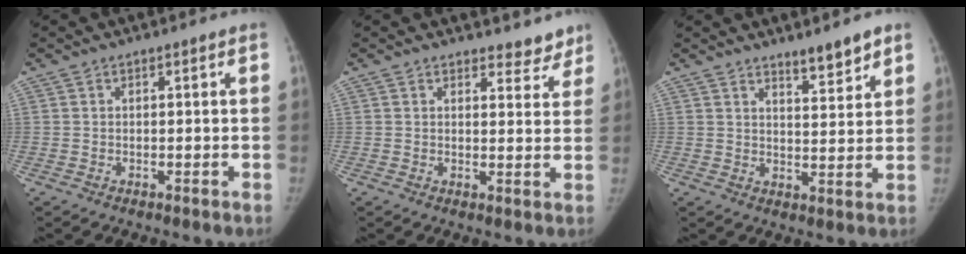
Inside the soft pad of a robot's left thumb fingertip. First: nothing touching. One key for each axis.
{"total": 5.3, "fx": 4.6, "fy": 2.4, "fz": 0.6, "tx": 0.027, "ty": -0.032, "tz": 0.048}
{"total": 5.8, "fx": 4.7, "fy": 1.5, "fz": 3.2, "tx": -0.032, "ty": -0.038, "tz": 0.070}